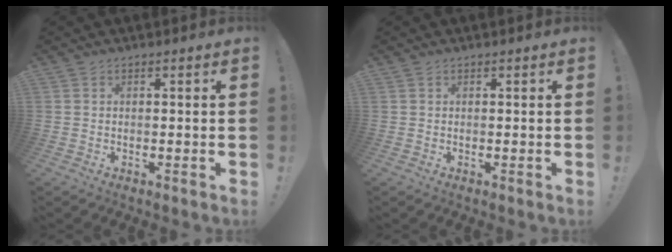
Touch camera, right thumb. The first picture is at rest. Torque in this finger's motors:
{"motor_torque": [0.08, -0.04, 0.07, -0.16, -0.03]}